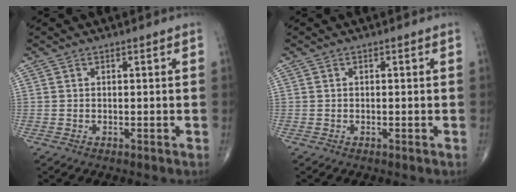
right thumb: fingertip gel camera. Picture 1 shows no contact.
{"total": 0.0}